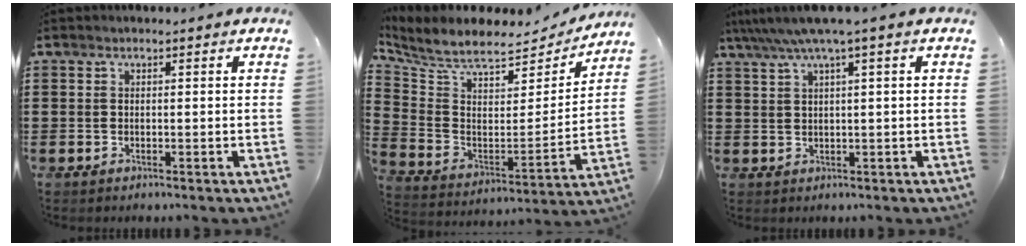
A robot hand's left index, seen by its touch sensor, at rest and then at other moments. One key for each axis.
{"total": 8.0, "fx": 7.0, "fy": 2.0, "fz": 3.2, "tx": -0.099, "ty": -0.051, "tz": 0.118}
{"total": 3.7, "fx": 1.9, "fy": -0.4, "fz": 3.2, "tx": -0.065, "ty": -0.005, "tz": 0.029}